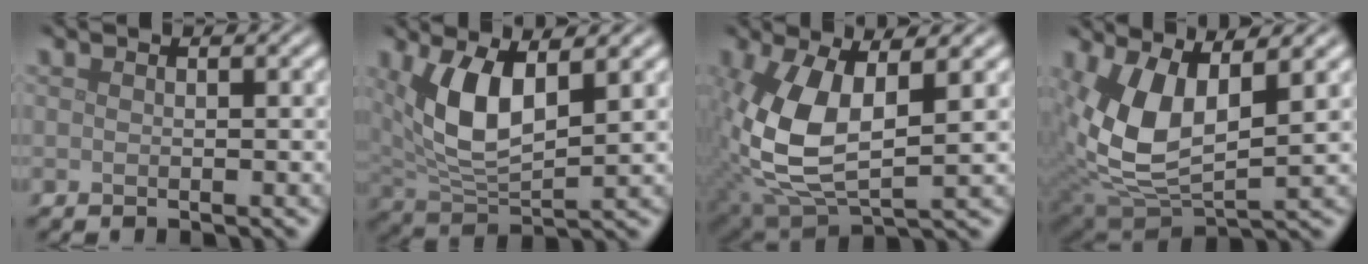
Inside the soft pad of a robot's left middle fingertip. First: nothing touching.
{"total": 6.8, "force": [2.2, 2.9, 5.7], "torque": [-0.127, -0.005, 0.046]}
{"total": 9.4, "force": [0.7, 4.7, 8.2], "torque": [-0.195, -0.009, 0.018]}
{"total": 8.6, "force": [2.0, 4.3, 7.2], "torque": [-0.169, -0.010, 0.040]}